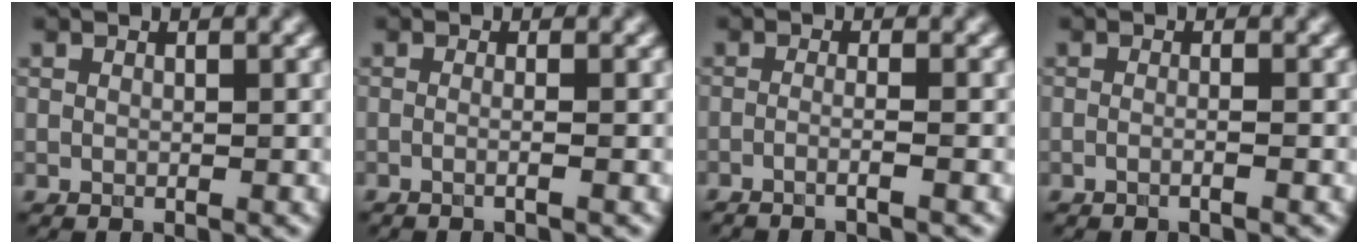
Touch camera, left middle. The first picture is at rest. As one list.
[{"total": 2.1, "force": [-0.1, 1.0, 1.9], "torque": [-0.001, -0.008, -0.030]}, {"total": 2.1, "force": [-1.0, 0.5, 1.8], "torque": [-0.018, -0.004, -0.031]}, {"total": 1.3, "force": [-0.4, 0.4, 1.1], "torque": [-0.004, -0.008, -0.021]}]